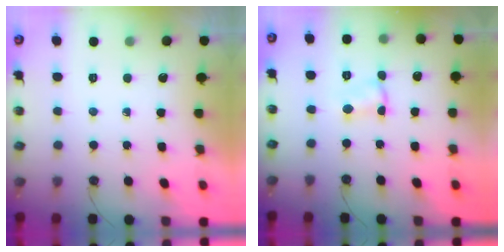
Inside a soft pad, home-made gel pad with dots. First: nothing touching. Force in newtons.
{"total": 1.5, "press": 1.4, "slide": 0.4}